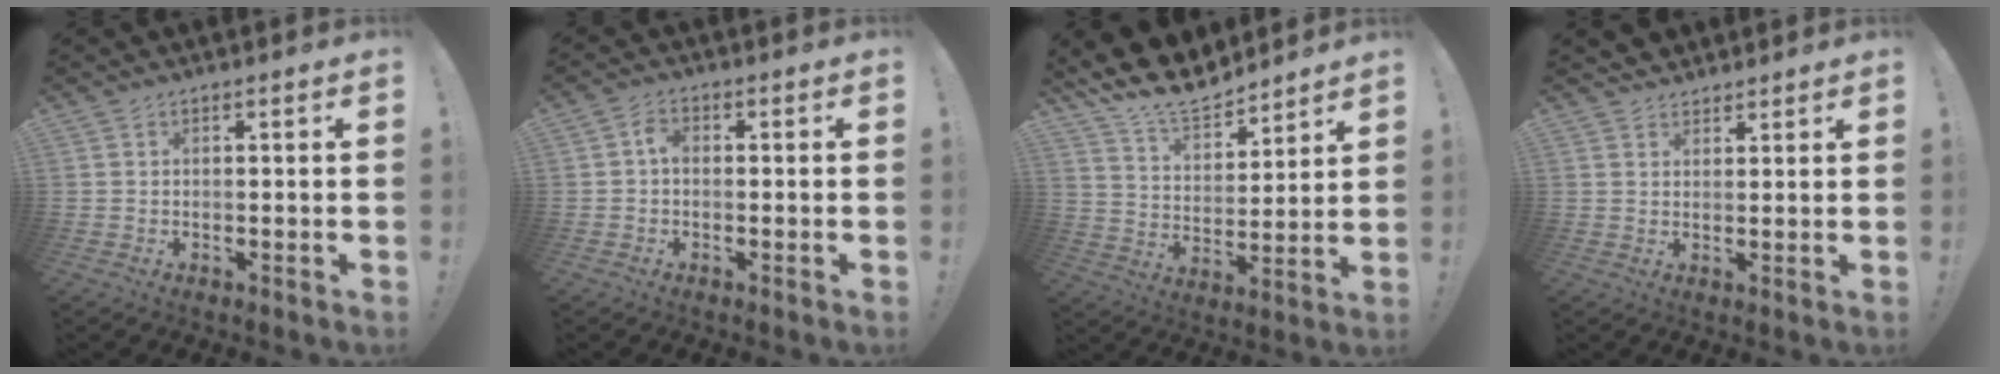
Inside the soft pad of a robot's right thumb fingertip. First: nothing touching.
{"total": 2.9, "force": [-0.5, 1.8, 2.3], "torque": [-0.044, 0.012, -0.011]}
{"total": 12.9, "force": [11.4, 4.6, 4.0], "torque": [-0.086, -0.091, 0.209]}
{"total": 2.9, "force": [2.5, 1.5, 0.1], "torque": [0.008, -0.016, 0.046]}